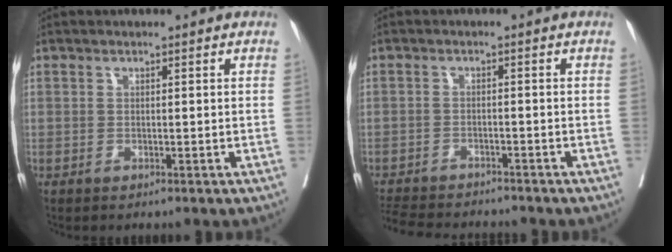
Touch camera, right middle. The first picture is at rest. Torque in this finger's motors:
{"motor_torque": [0.58, -0.71, 0.08, 0.02]}